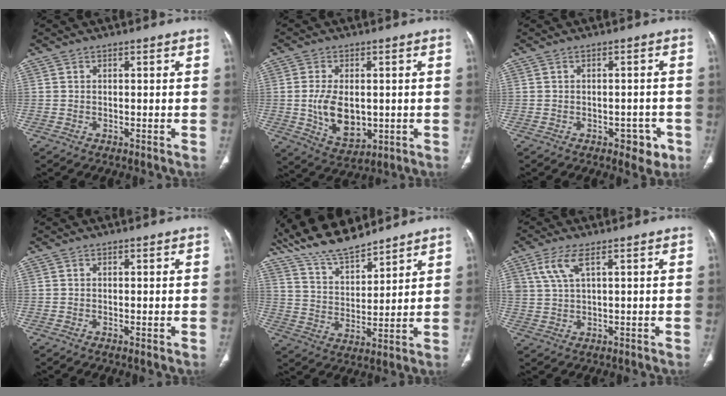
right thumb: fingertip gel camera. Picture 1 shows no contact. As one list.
[{"total": 9.4, "force": [-0.4, 5.8, 7.4], "torque": [-0.123, -0.010, 0.004]}, {"total": 4.3, "force": [-2.2, 2.7, 2.7], "torque": [-0.011, 0.013, -0.024]}, {"total": 0.5, "force": [-0.1, 0.1, 0.5], "torque": [-0.014, -0.004, 0.000]}, {"total": 13.4, "force": [11.7, 3.7, 5.3], "torque": [-0.079, -0.055, 0.221]}, {"total": 4.8, "force": [2.3, 1.5, 3.9], "torque": [-0.099, 0.000, 0.052]}]